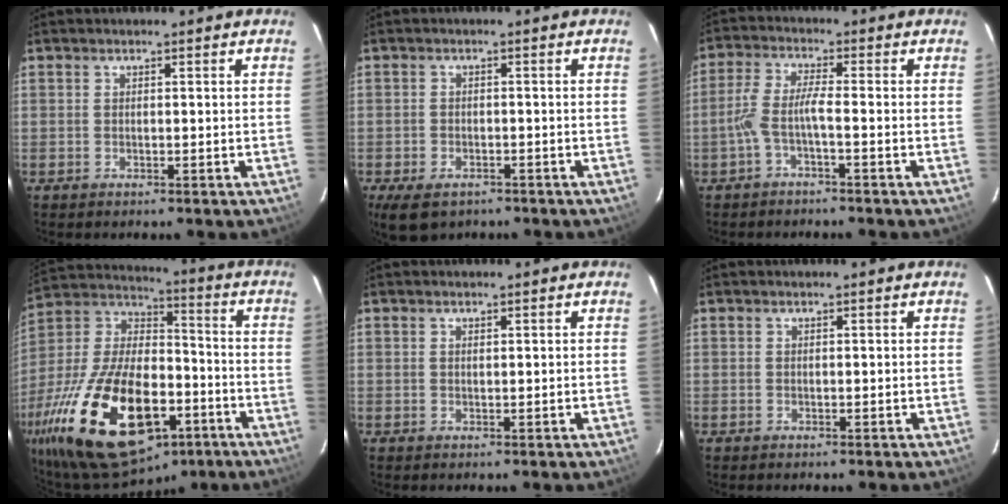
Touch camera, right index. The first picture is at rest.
{"total": 7.0, "force": [-4.6, 3.9, 3.6], "torque": [-0.086, -0.018, -0.072]}
{"total": 4.2, "force": [-2.1, 0.1, 3.7], "torque": [-0.091, 0.009, -0.041]}
{"total": 31.5, "force": [-14.2, 15.7, 23.3], "torque": [-0.470, -0.020, -0.222]}
{"total": 0.0}
{"total": 0.0}